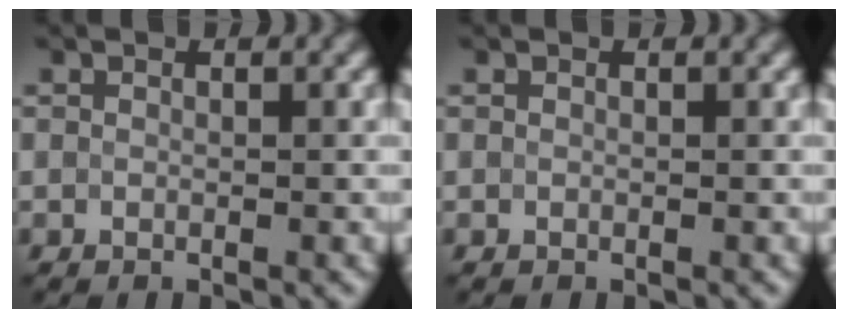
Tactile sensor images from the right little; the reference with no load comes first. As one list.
[{"total": 0.0}]